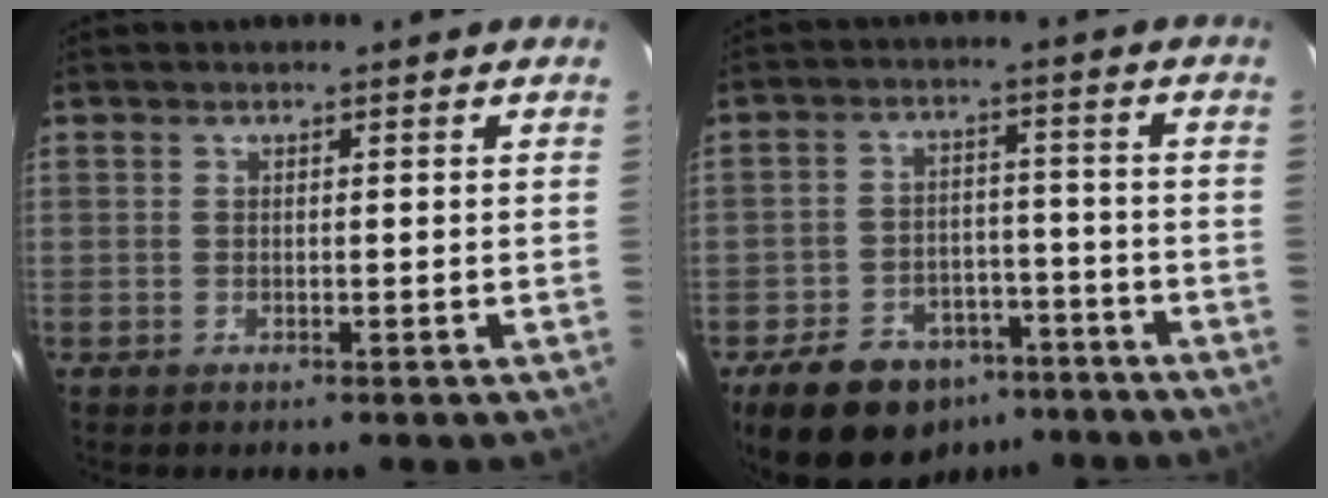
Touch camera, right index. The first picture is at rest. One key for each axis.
{"total": 15.7, "fx": -10.7, "fy": 9.4, "fz": 6.7, "tx": -0.155, "ty": 0.017, "tz": -0.146}